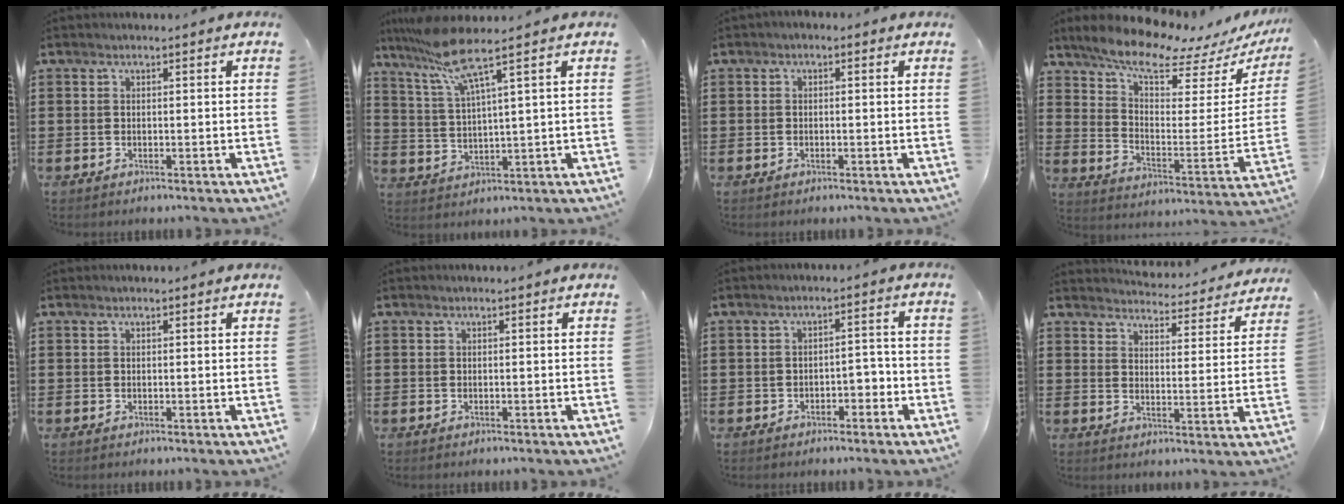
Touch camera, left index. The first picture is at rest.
{"total": 8.2, "force": [5.4, 0.6, 6.1], "torque": [-0.146, -0.018, 0.092]}
{"total": 0.6, "force": [-0.4, 0.4, 0.3], "torque": [-0.007, -0.001, -0.007]}
{"total": 10.0, "force": [8.5, 2.2, 4.7], "torque": [-0.105, -0.058, 0.146]}
{"total": 0.0}
{"total": 0.0}
{"total": 2.8, "force": [-2.1, 1.3, 1.3], "torque": [-0.028, 0.005, -0.046]}
{"total": 4.1, "force": [4.1, 0.0, 0.1], "torque": [-0.017, -0.038, 0.068]}